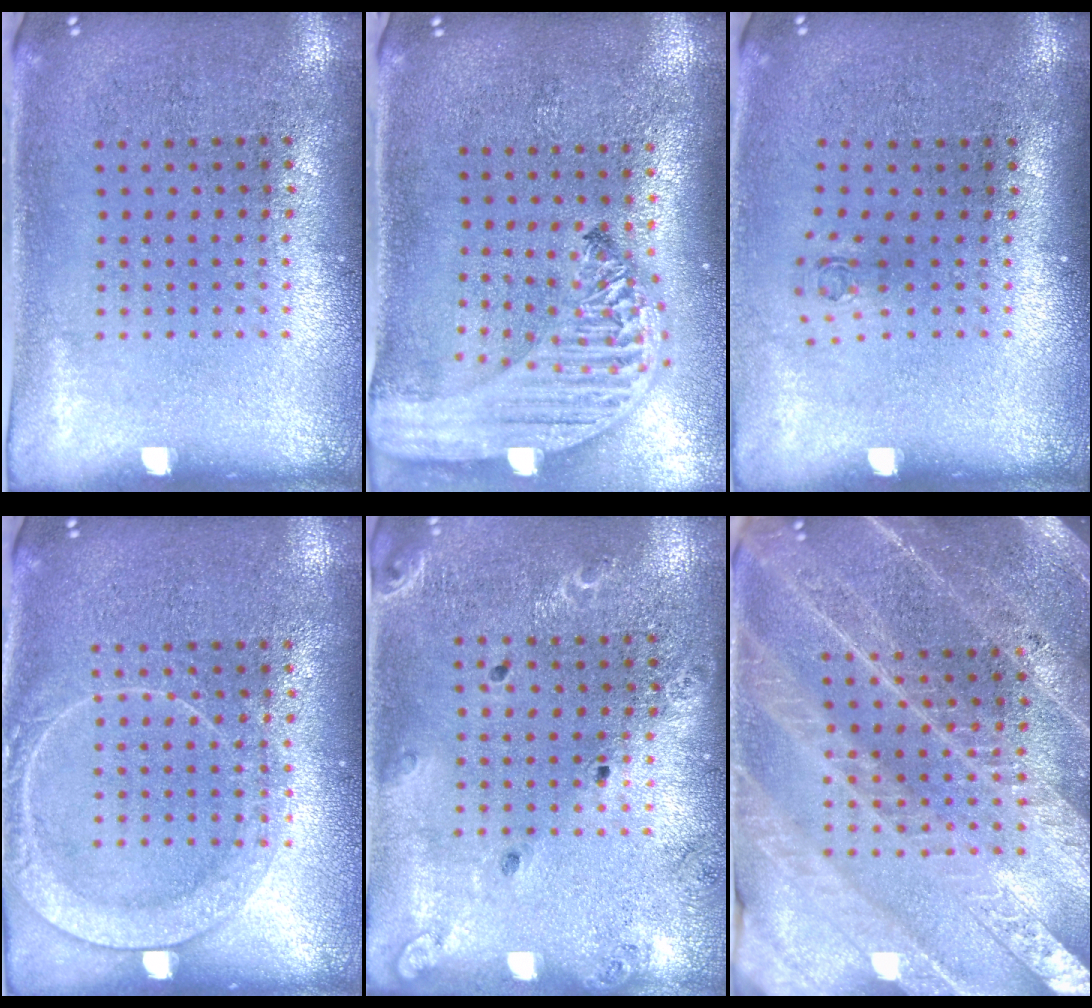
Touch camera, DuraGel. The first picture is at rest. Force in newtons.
{"total": 3.2, "press": 2.5, "slide": 1.9}
{"total": 0.7, "press": 0.3, "slide": 0.6}
{"total": 2.3, "press": 2.3, "slide": 0.3}
{"total": 1.4, "press": 1.4, "slide": 0.1}
{"total": 3.8, "press": 3.6, "slide": 1.4}